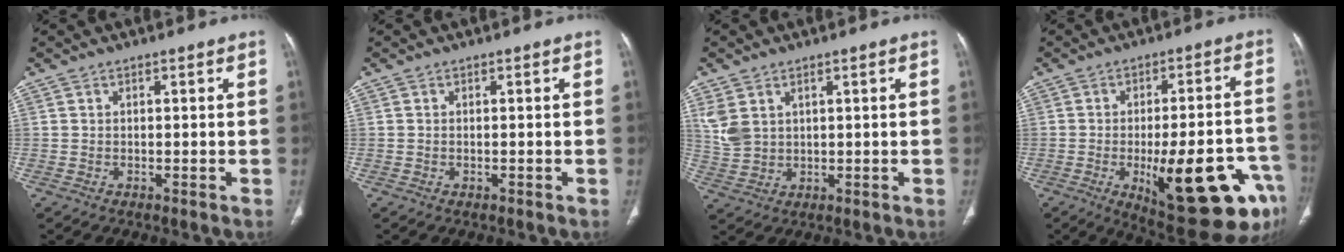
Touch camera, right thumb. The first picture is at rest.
{"total": 0.0}
{"total": 5.6, "force": [2.3, 3.9, 3.3], "torque": [-0.068, -0.006, 0.058]}
{"total": 23.3, "force": [-8.7, 7.3, 20.3], "torque": [-0.213, 0.020, -0.100]}